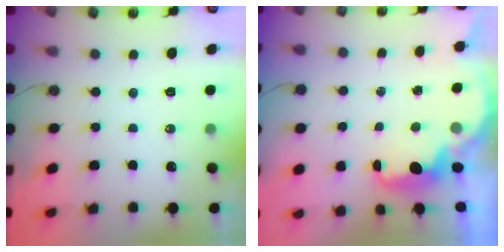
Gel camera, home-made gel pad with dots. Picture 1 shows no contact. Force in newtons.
{"total": 2.3, "press": 2.3, "slide": 0.4}